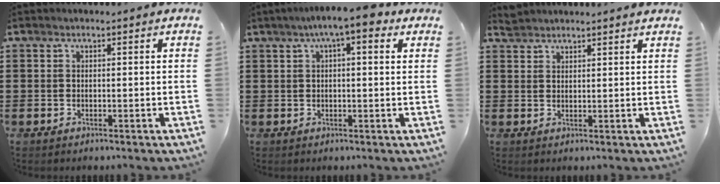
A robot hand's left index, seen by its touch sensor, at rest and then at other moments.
{"total": 5.4, "force": [2.7, 1.0, 4.5], "torque": [-0.082, 0.004, 0.045]}
{"total": 2.2, "force": [2.2, 0.0, 0.0], "torque": [-0.006, 0.000, 0.044]}